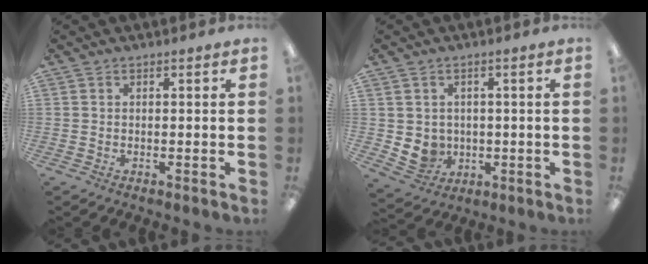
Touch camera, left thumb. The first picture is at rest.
{"total": 4.9, "force": [1.0, 4.7, 1.1], "torque": [-0.040, -0.006, 0.023]}